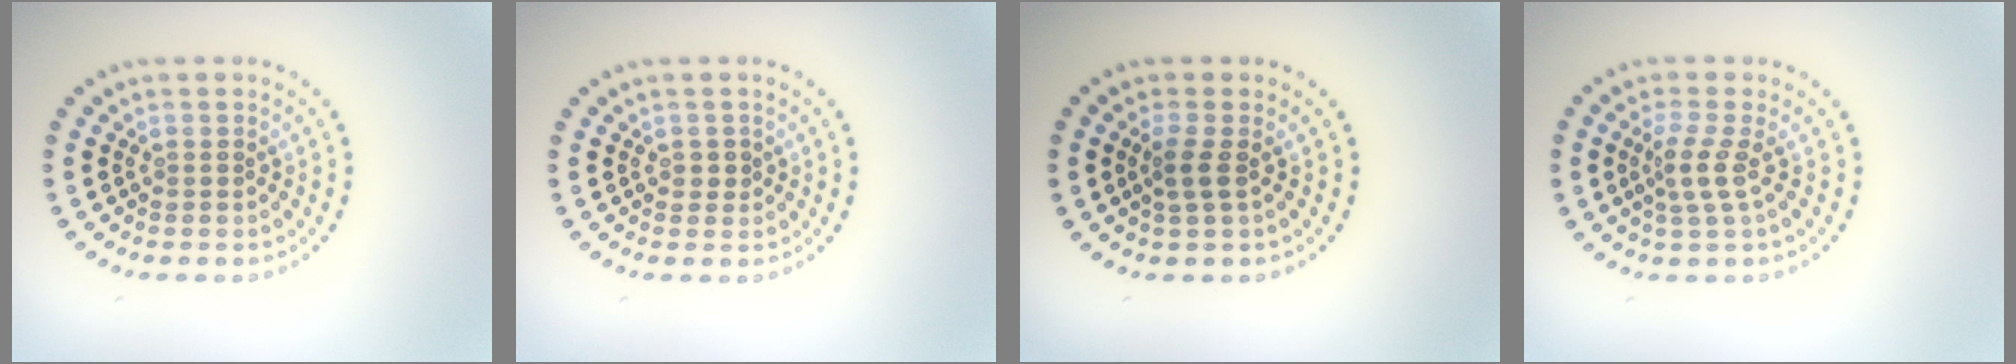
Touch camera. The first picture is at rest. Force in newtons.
{"total": 0.8, "press": 0.8, "slide": 0.2}
{"total": 1.5, "press": 1.2, "slide": 0.9}
{"total": 2.3, "press": 1.6, "slide": 1.6}